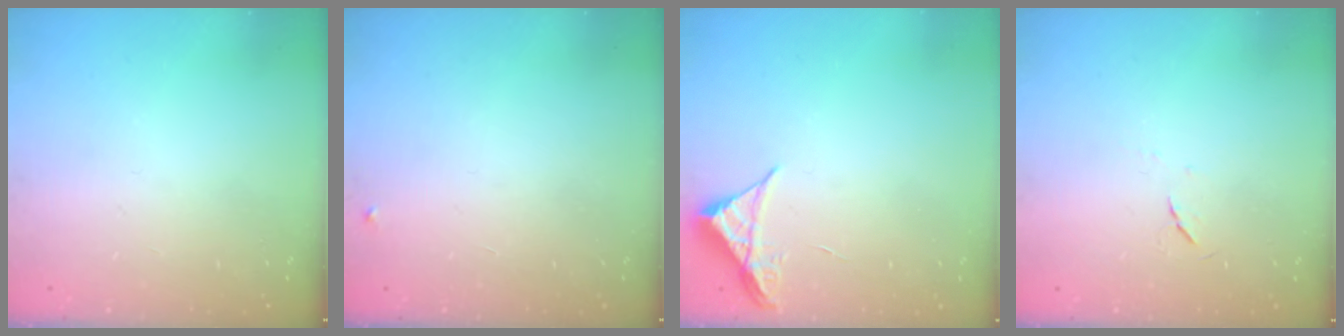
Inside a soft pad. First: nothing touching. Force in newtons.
{"total": 2.7, "press": 2.7, "slide": 0.2}
{"total": 4.1, "press": 4.1, "slide": 0.5}
{"total": 3.6, "press": 3.6, "slide": 0.6}